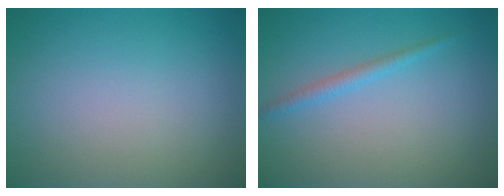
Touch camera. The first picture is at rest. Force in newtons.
{"total": 1.3, "press": 1.3, "slide": 0.1}